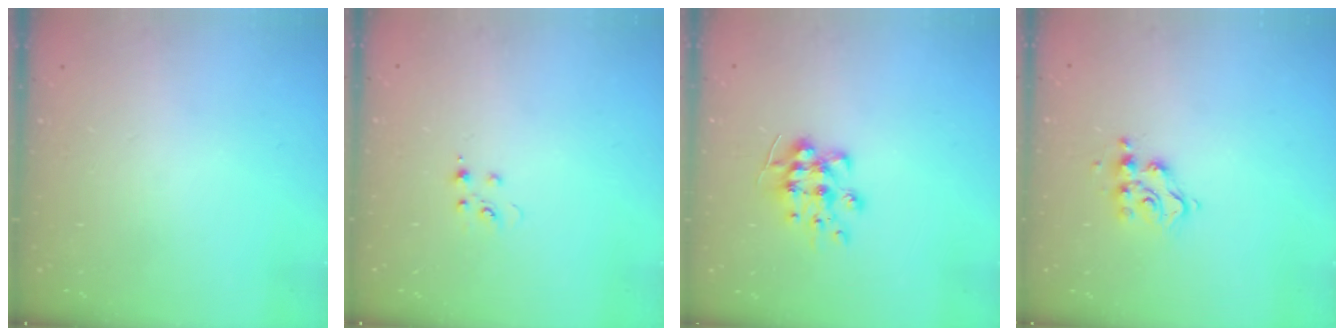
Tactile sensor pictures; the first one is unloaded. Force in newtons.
{"total": 3.8, "press": 3.8, "slide": 0.5}
{"total": 8.4, "press": 8.4, "slide": 0.6}
{"total": 7.7, "press": 7.7, "slide": 0.5}